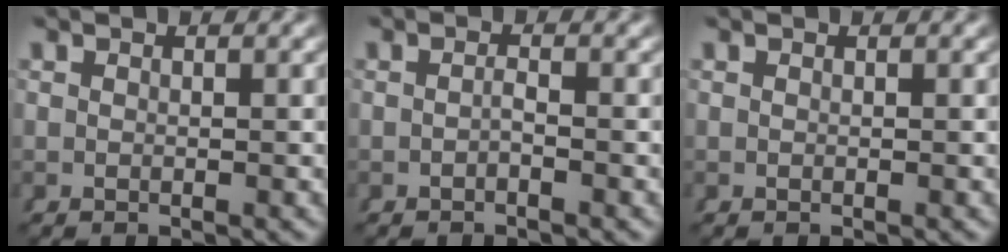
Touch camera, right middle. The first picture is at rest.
{"total": 0.9, "force": [-0.8, 0.3, 0.4], "torque": [-0.013, -0.006, -0.011]}
{"total": 0.0}